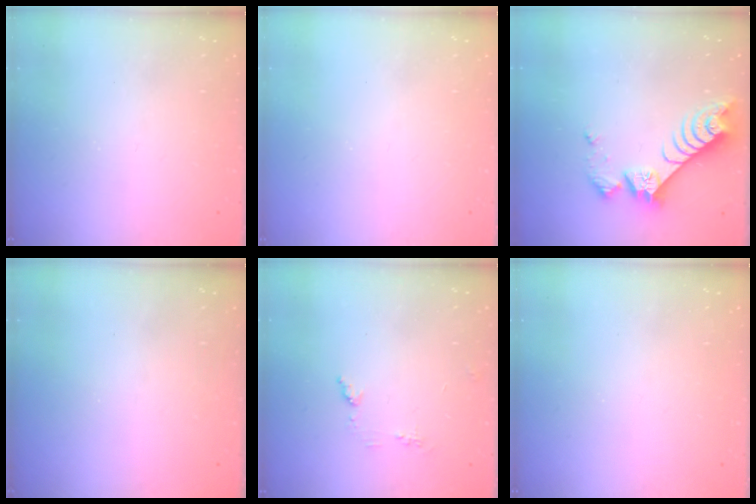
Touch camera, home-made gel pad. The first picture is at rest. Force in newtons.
{"total": 0.0}
{"total": 8.4, "press": 8.4, "slide": 0.3}
{"total": 0.0}
{"total": 5.3, "press": 5.2, "slide": 0.6}
{"total": 0.0}